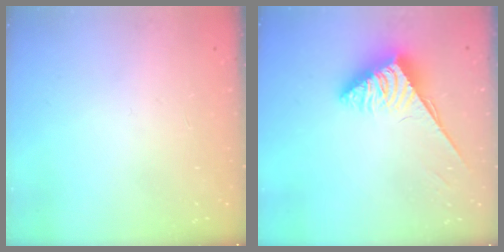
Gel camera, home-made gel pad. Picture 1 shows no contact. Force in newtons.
{"total": 3.7, "press": 3.6, "slide": 0.5}